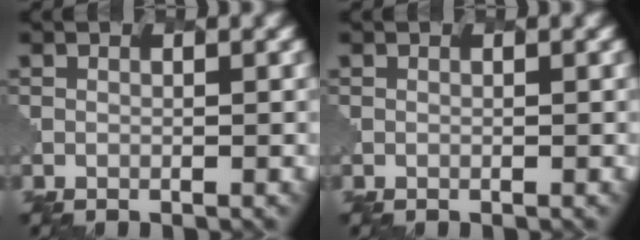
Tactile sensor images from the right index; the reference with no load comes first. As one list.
[{"total": 0.0}]